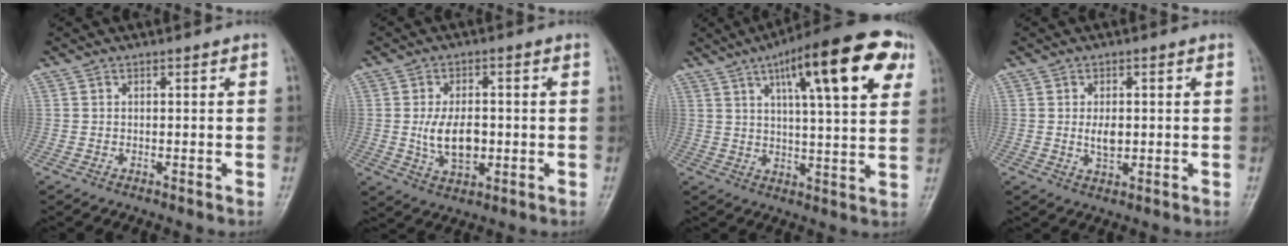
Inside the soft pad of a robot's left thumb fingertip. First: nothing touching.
{"total": 8.2, "force": [-0.6, 4.8, 6.6], "torque": [-0.108, -0.003, -0.004]}
{"total": 19.9, "force": [8.8, 5.0, 17.1], "torque": [-0.225, -0.001, 0.123]}
{"total": 3.8, "force": [0.1, 2.2, 3.1], "torque": [-0.049, -0.005, 0.004]}